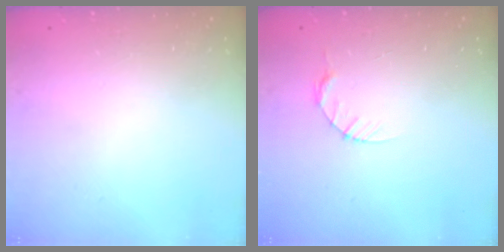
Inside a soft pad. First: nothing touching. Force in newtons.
{"total": 3.9, "press": 3.8, "slide": 0.5}